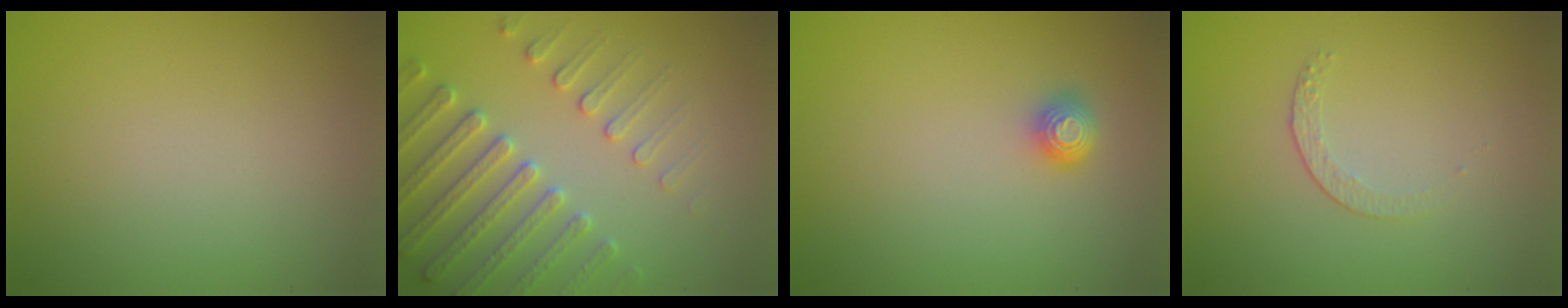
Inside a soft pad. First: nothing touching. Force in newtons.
{"total": 4.5, "press": 4.4, "slide": 0.8}
{"total": 1.6, "press": 1.4, "slide": 0.6}
{"total": 1.4, "press": 0.7, "slide": 1.2}